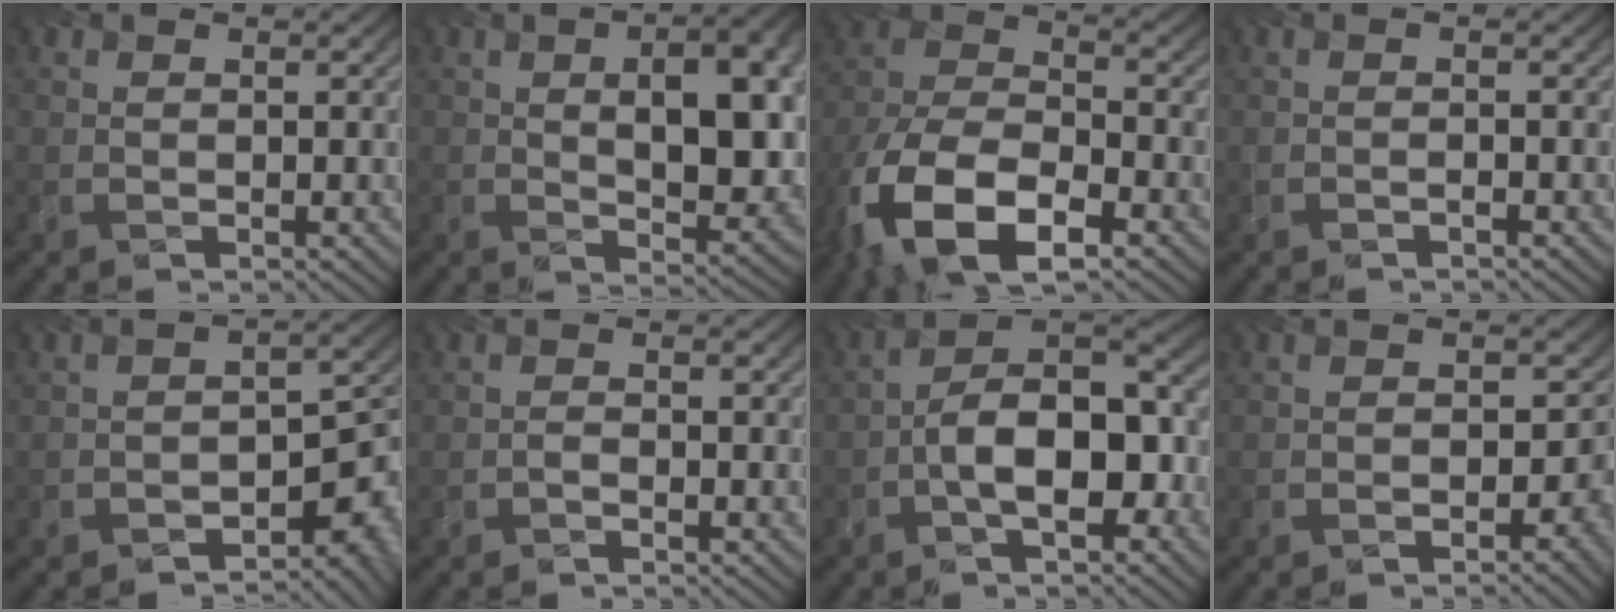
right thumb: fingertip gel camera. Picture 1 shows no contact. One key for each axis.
{"total": 13.7, "fx": 2.0, "fy": 6.6, "fz": 11.9, "tx": -0.150, "ty": 0.023, "tz": 0.012}
{"total": 13.8, "fx": -9.1, "fy": 6.3, "fz": 8.3, "tx": -0.196, "ty": -0.044, "tz": -0.172}
{"total": 0.7, "fx": -0.6, "fy": 0.0, "fz": 0.2, "tx": -0.007, "ty": -0.001, "tz": -0.023}
{"total": 9.9, "fx": -4.7, "fy": 5.7, "fz": 6.6, "tx": -0.079, "ty": -0.026, "tz": -0.067}
{"total": 1.1, "fx": -1.1, "fy": 0.1, "fz": 0.2, "tx": -0.007, "ty": -0.001, "tz": -0.023}
{"total": 10.3, "fx": -4.0, "fy": 5.0, "fz": 8.1, "tx": -0.122, "ty": 0.002, "tz": -0.075}
{"total": 5.7, "fx": -0.6, "fy": 4.5, "fz": 3.5, "tx": -0.055, "ty": -0.024, "tz": -0.004}